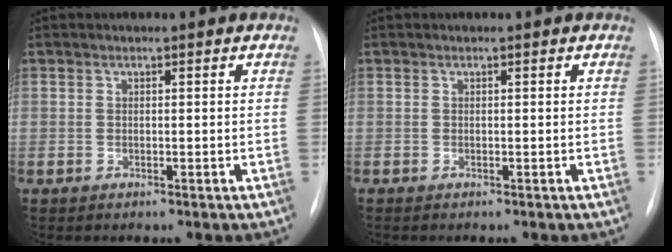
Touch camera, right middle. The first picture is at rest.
{"total": 0.0}